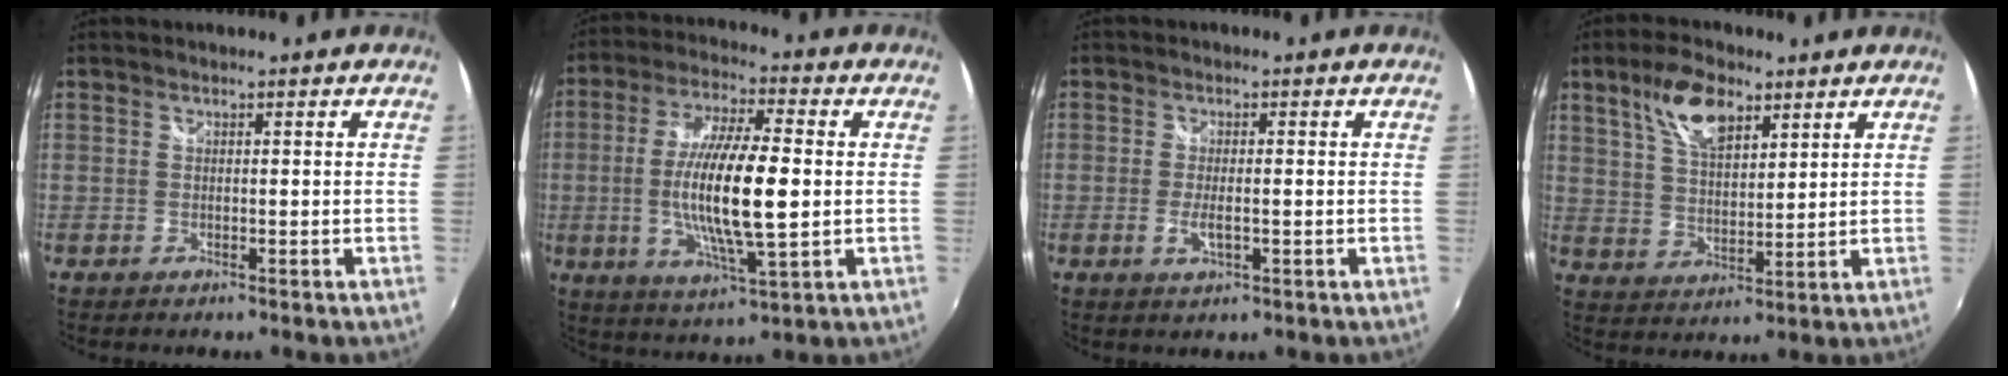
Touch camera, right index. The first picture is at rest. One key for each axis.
{"total": 15.6, "fx": -0.9, "fy": 3.3, "fz": 15.2, "tx": -0.292, "ty": -0.008, "tz": -0.015}
{"total": 3.5, "fx": -0.9, "fy": 1.0, "fz": 3.2, "tx": -0.062, "ty": -0.008, "tz": -0.015}
{"total": 10.0, "fx": 5.7, "fy": 4.5, "fz": 6.8, "tx": -0.127, "ty": 0.016, "tz": 0.109}